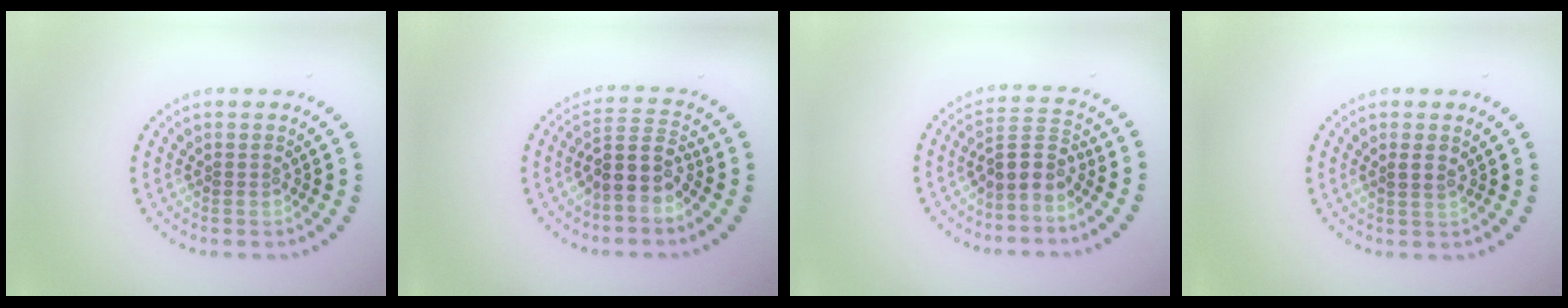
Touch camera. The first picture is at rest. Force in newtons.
{"total": 3.3, "press": 2.7, "slide": 1.9}
{"total": 2.9, "press": 2.4, "slide": 1.6}
{"total": 0.7, "press": 0.5, "slide": 0.4}